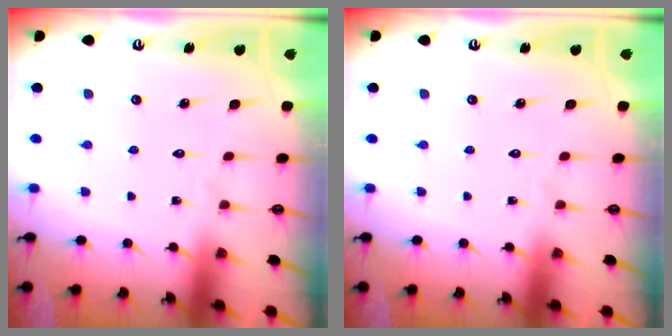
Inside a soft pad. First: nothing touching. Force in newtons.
{"total": 0.0}